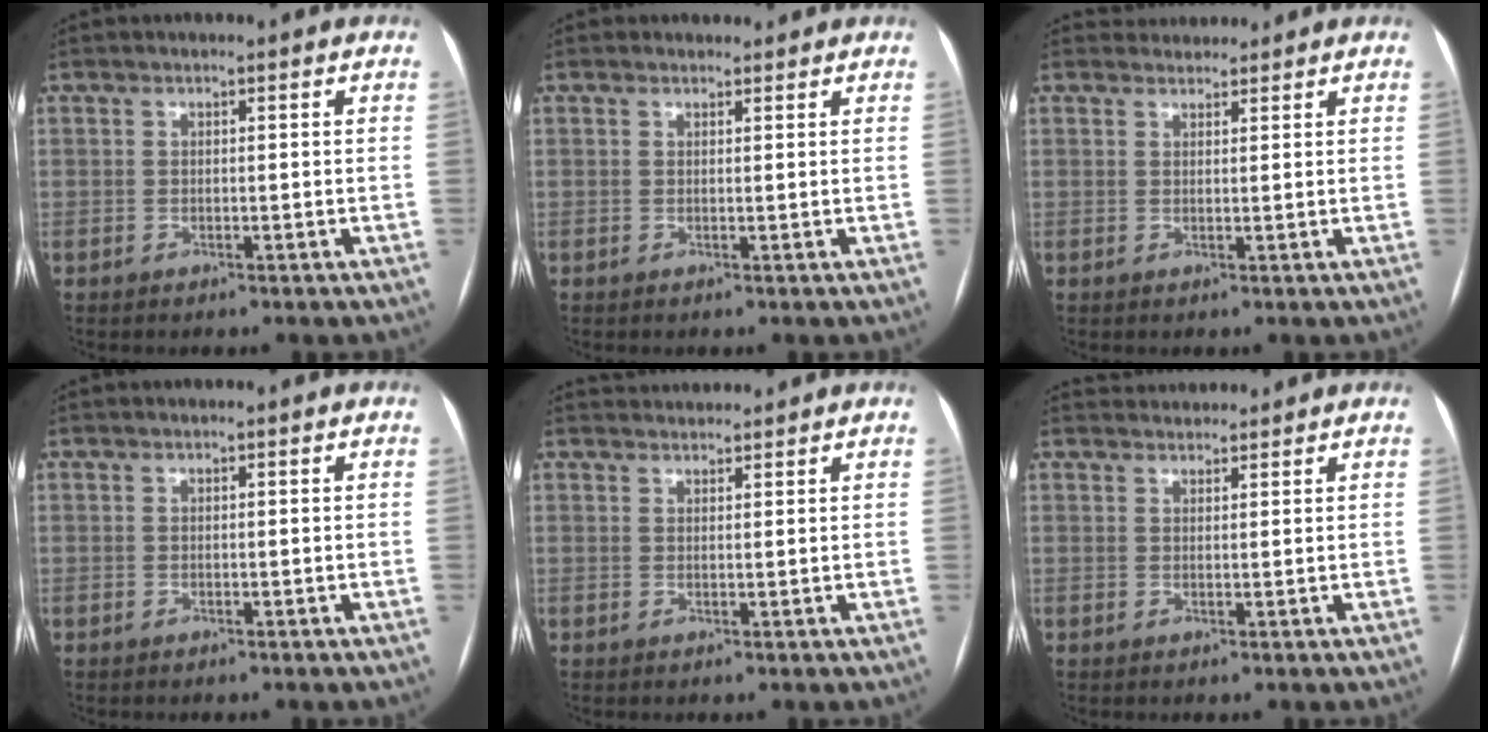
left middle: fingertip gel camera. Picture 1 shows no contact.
{"total": 1.4, "force": [1.2, 0.6, -0.1], "torque": [-0.001, 0.009, 0.015]}
{"total": 2.4, "force": [2.3, 0.8, -0.3], "torque": [0.006, 0.017, 0.036]}
{"total": 0.0}
{"total": 3.1, "force": [3.1, 0.4, 0.1], "torque": [-0.004, 0.027, 0.053]}
{"total": 3.4, "force": [3.3, 0.7, 0.0], "torque": [-0.002, 0.028, 0.053]}